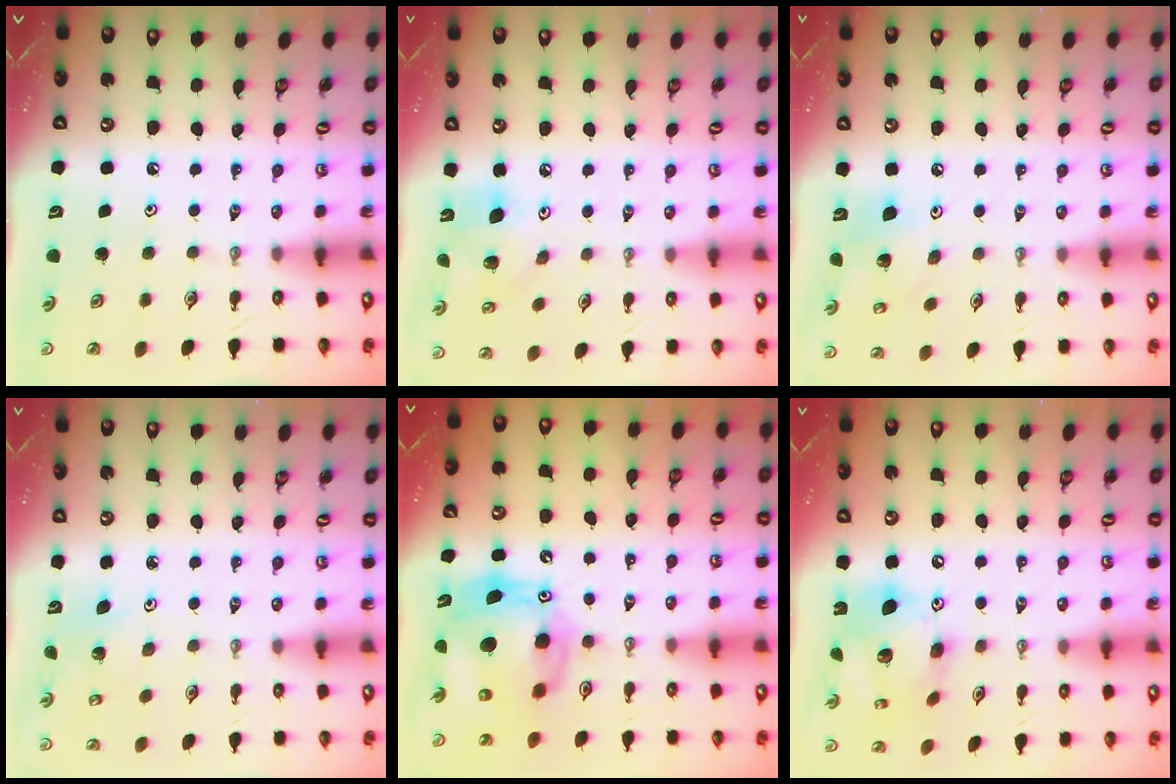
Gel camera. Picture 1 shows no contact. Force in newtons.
{"total": 11.9, "press": 11.6, "slide": 2.6}
{"total": 11.0, "press": 10.8, "slide": 1.6}
{"total": 3.2, "press": 3.2, "slide": 0.3}
{"total": 15.6, "press": 15.5, "slide": 1.4}
{"total": 17.1, "press": 17.0, "slide": 2.0}